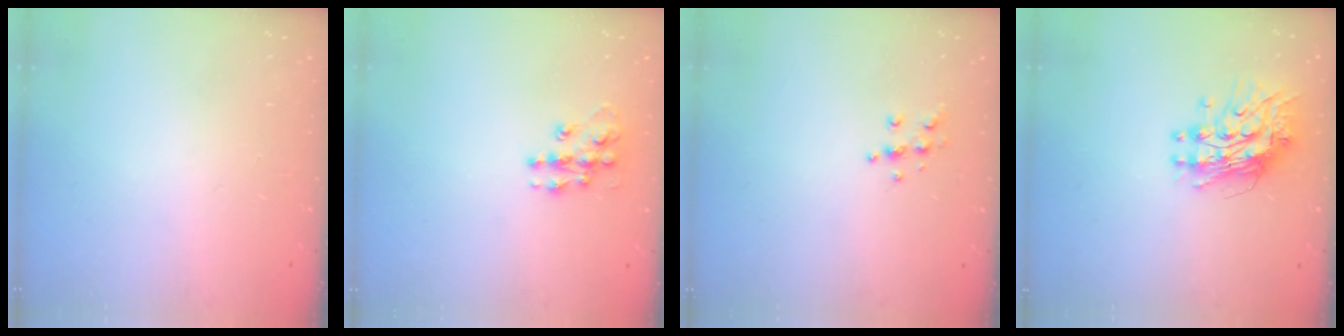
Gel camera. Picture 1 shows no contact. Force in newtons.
{"total": 10.2, "press": 10.2, "slide": 0.5}
{"total": 6.2, "press": 6.2, "slide": 0.6}
{"total": 11.4, "press": 11.3, "slide": 1.0}